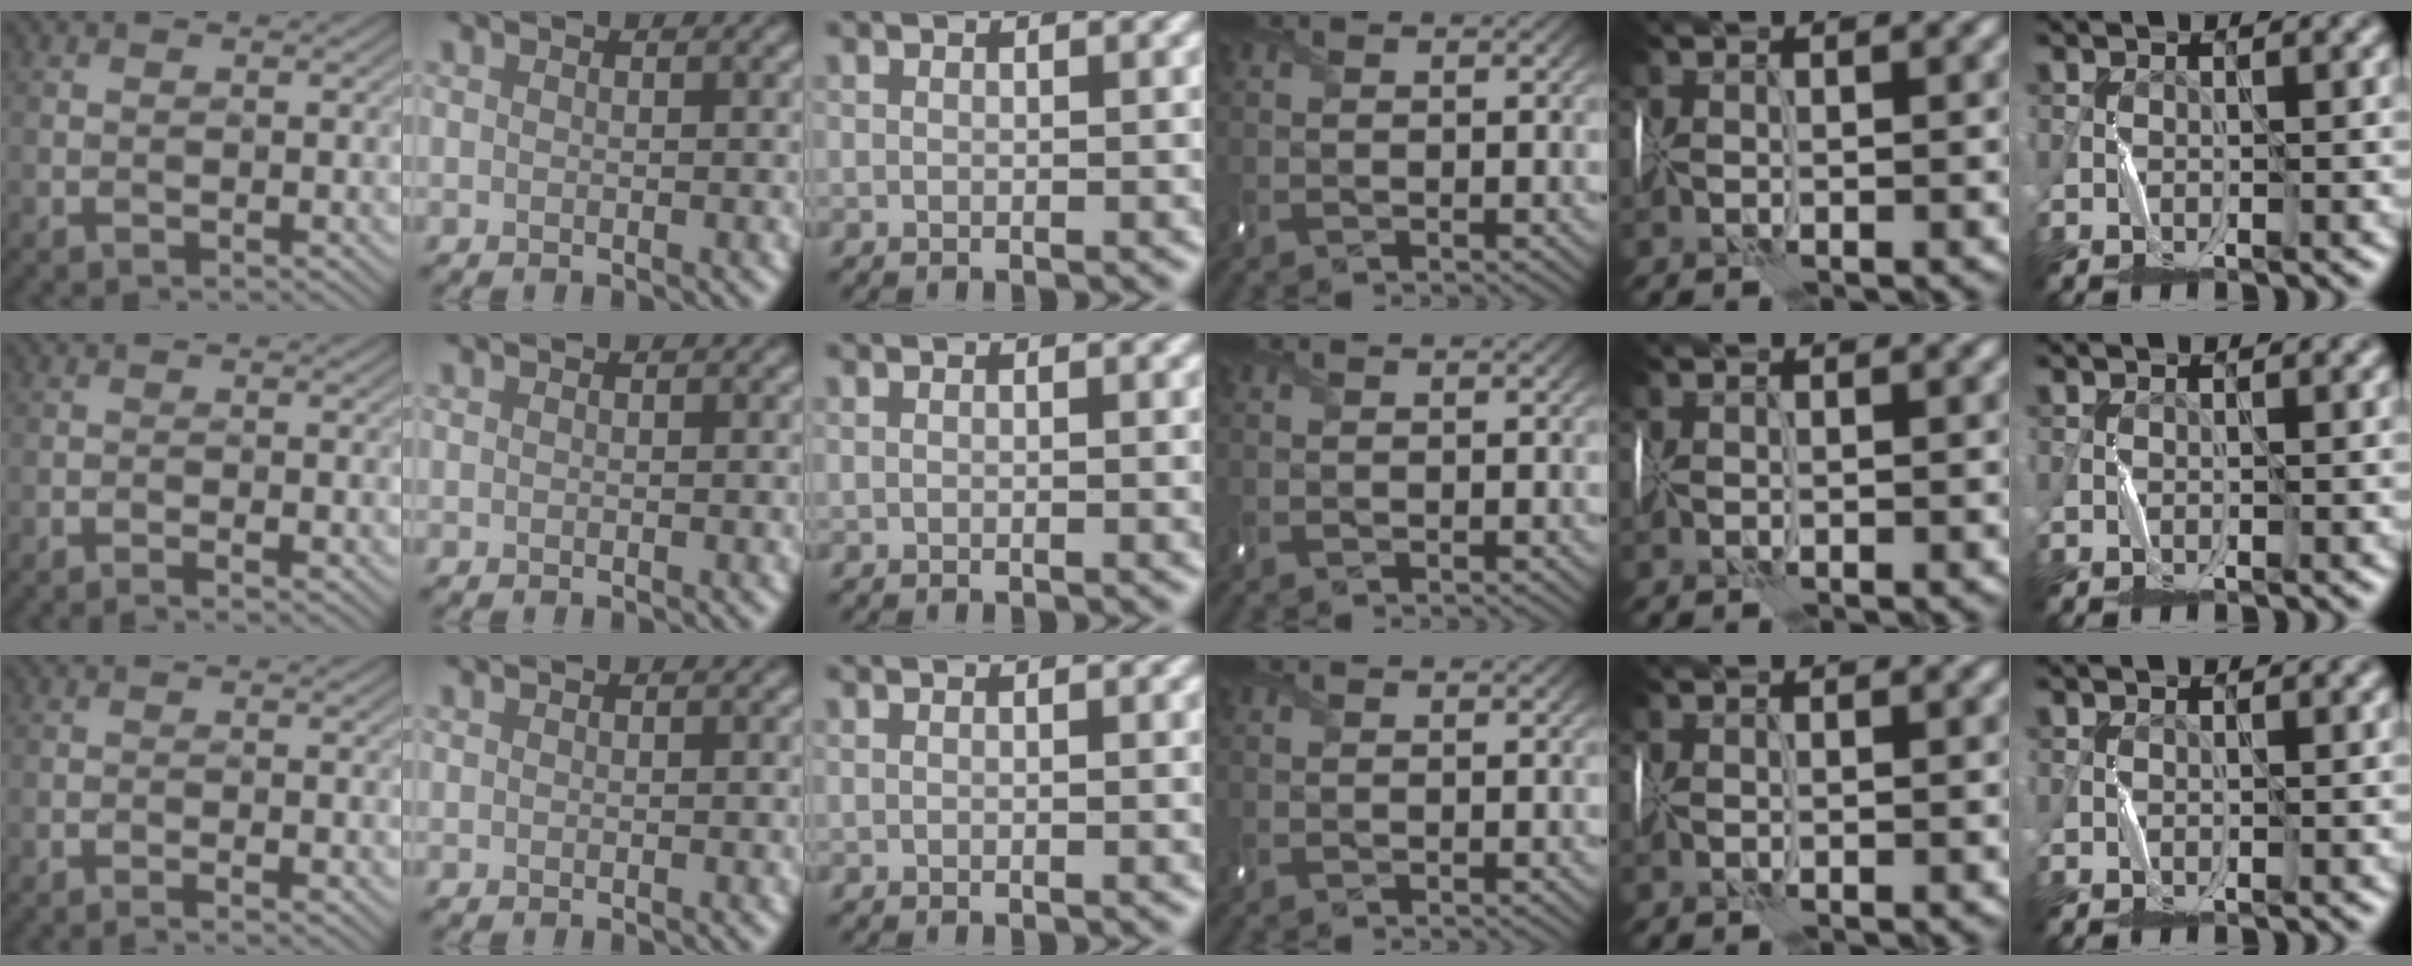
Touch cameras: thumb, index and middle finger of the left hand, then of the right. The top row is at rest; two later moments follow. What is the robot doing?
{"motion": "wrap", "object": "sponge"}